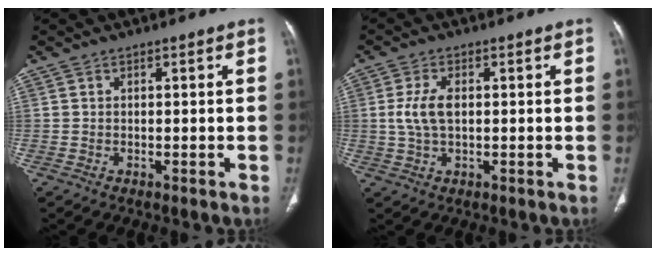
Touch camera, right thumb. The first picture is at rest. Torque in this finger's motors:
{"motor_torque": [0.39, 1.57, 0.93, -0.18, 0.05]}